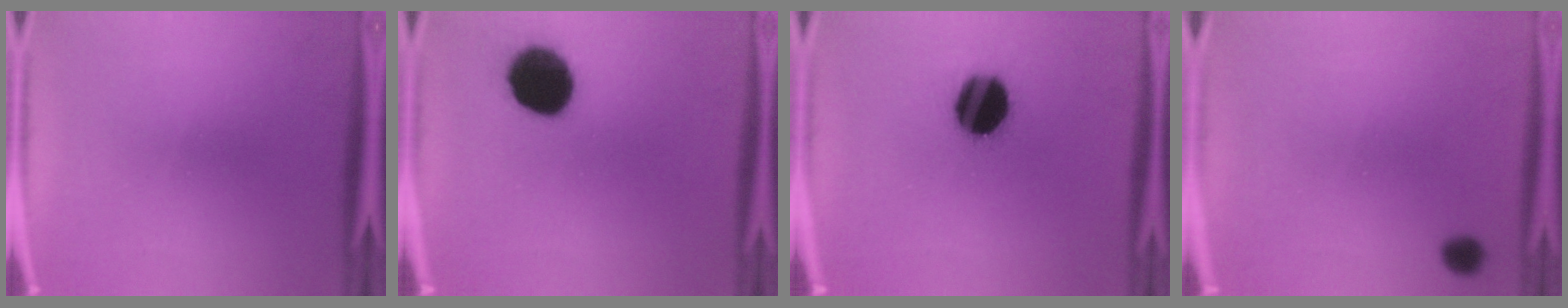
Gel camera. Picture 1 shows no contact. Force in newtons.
{"total": 12.6}
{"total": 16.2}
{"total": 2.2}